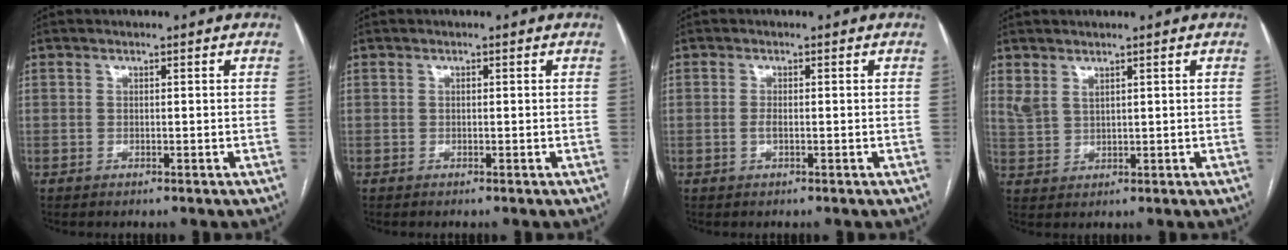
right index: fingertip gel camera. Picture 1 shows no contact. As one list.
[{"total": 0.5, "force": [0.5, 0.2, 0.0], "torque": [-0.003, 0.000, 0.006]}, {"total": 0.8, "force": [-0.1, 0.2, 0.8], "torque": [-0.021, 0.001, -0.004]}, {"total": 3.0, "force": [2.5, 1.3, 1.1], "torque": [-0.036, 0.009, 0.062]}]